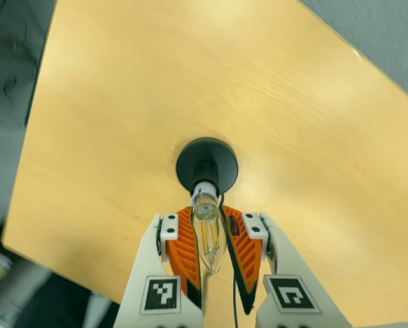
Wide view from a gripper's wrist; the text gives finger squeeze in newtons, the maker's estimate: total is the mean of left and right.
{"total": 19.5, "left": 20.0, "right": 18.9}